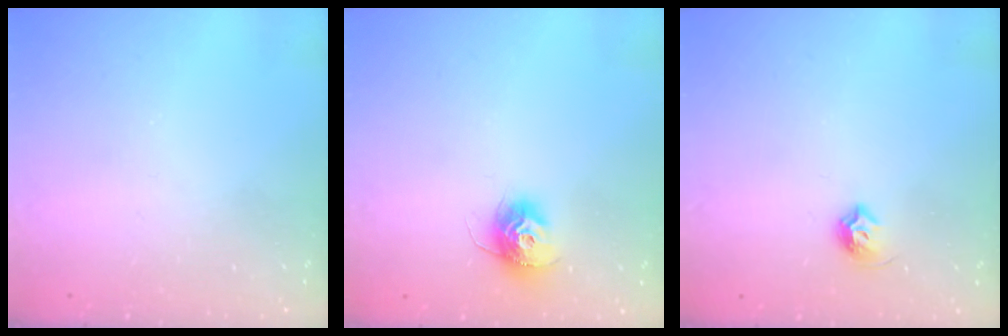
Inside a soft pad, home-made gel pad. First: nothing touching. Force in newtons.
{"total": 11.0, "press": 11.0, "slide": 0.8}
{"total": 6.0, "press": 5.9, "slide": 1.1}